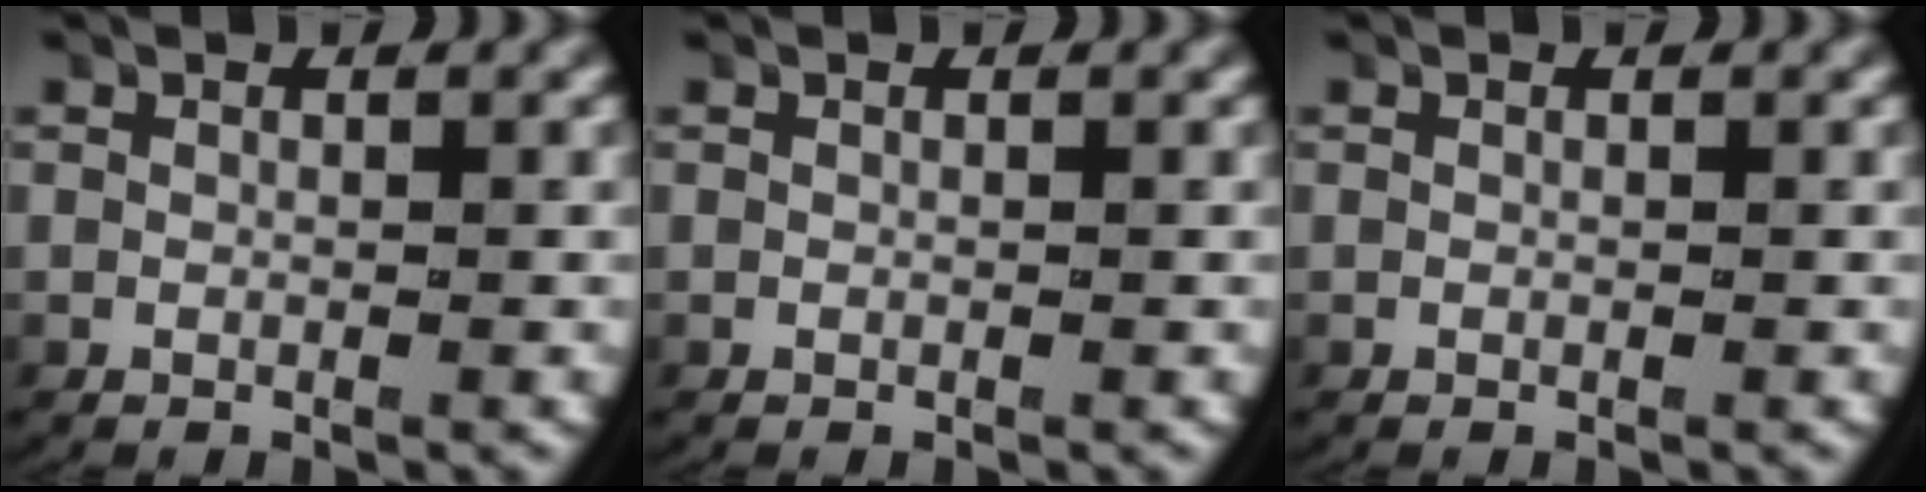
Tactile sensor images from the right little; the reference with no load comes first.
{"total": 0.0}
{"total": 0.0}